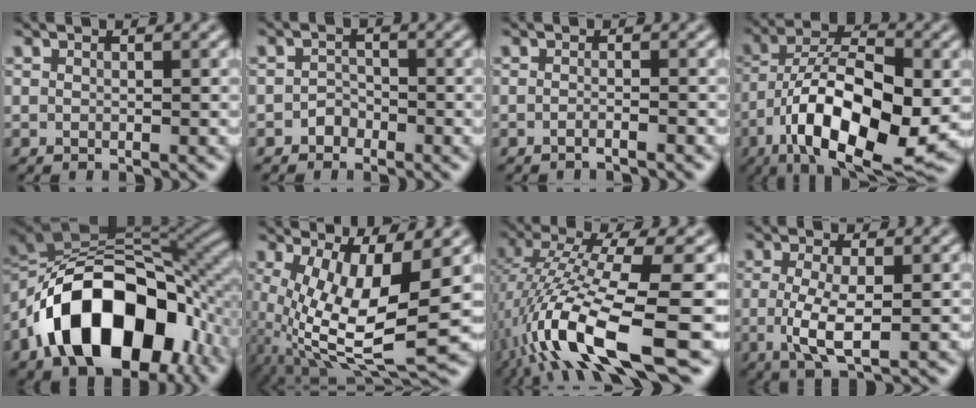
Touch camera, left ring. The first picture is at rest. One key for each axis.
{"total": 1.3, "fx": -0.9, "fy": 0.9, "fz": 0.2, "tx": 0.001, "ty": 0.007, "tz": -0.016}
{"total": 1.1, "fx": -0.8, "fy": 0.2, "fz": 0.7, "tx": -0.006, "ty": -0.001, "tz": -0.019}
{"total": 13.5, "fx": -5.0, "fy": 5.4, "fz": 11.3, "tx": -0.185, "ty": 0.000, "tz": -0.088}
{"total": 15.8, "fx": -6.5, "fy": 9.2, "fz": 11.1, "tx": -0.176, "ty": 0.001, "tz": -0.121}
{"total": 10.5, "fx": -0.1, "fy": 3.4, "fz": 9.9, "tx": -0.195, "ty": -0.023, "tz": 0.006}
{"total": 12.0, "fx": -3.8, "fy": 2.7, "fz": 11.0, "tx": -0.209, "ty": -0.004, "tz": -0.065}
{"total": 4.3, "fx": -0.5, "fy": 1.3, "fz": 4.0, "tx": -0.089, "ty": -0.009, "tz": -0.009}